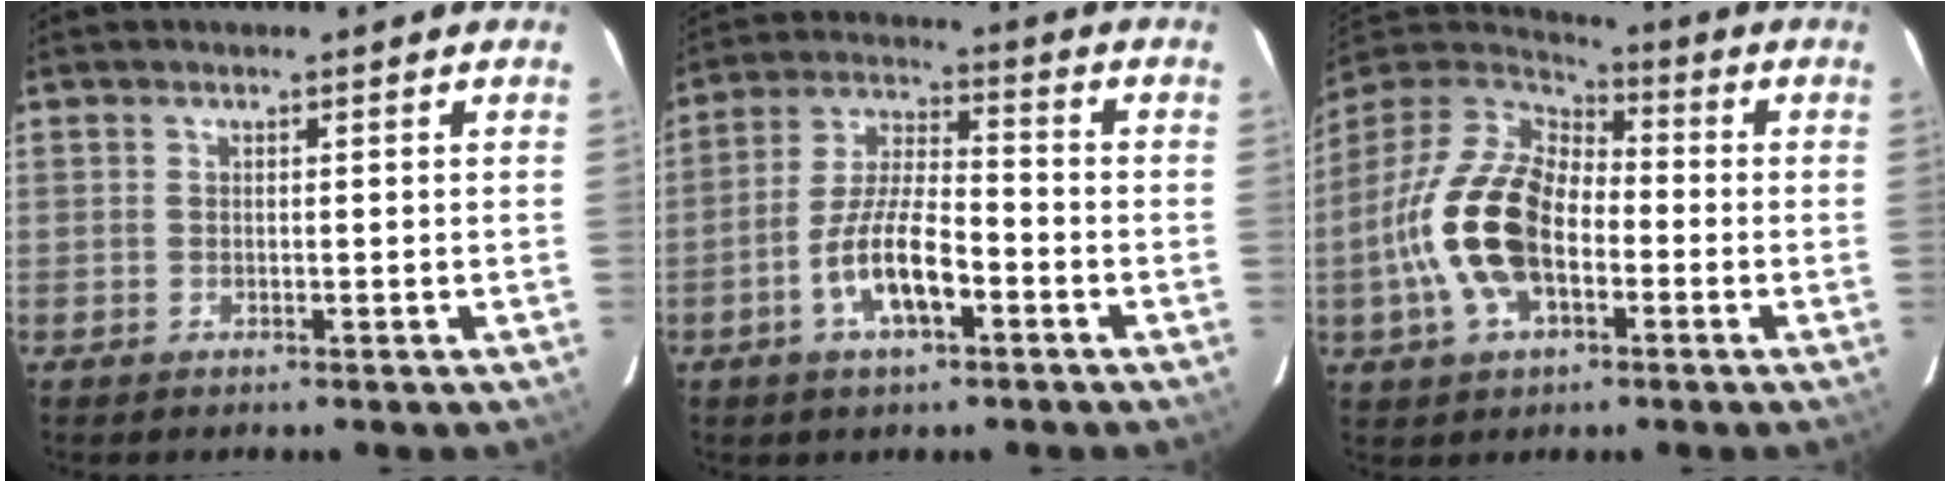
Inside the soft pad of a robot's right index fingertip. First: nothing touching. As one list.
[{"total": 10.6, "force": [-4.6, 3.5, 8.9], "torque": [-0.181, 0.003, -0.082]}, {"total": 18.1, "force": [-4.4, 10.3, 14.2], "torque": [-0.308, 0.002, -0.085]}]